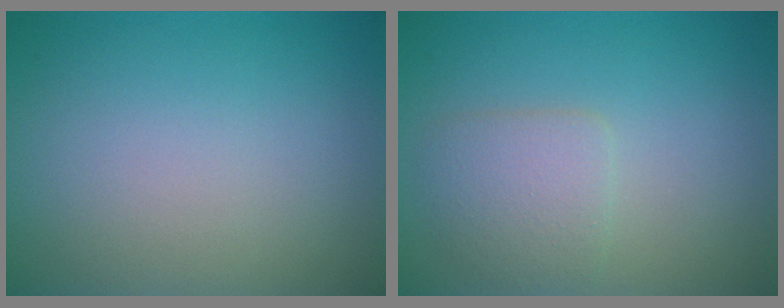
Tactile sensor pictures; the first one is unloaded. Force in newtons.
{"total": 2.5, "press": 2.5, "slide": 0.1}